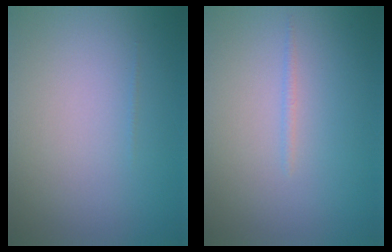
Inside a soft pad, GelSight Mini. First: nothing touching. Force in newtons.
{"total": 0.6, "press": 0.6, "slide": 0.1}